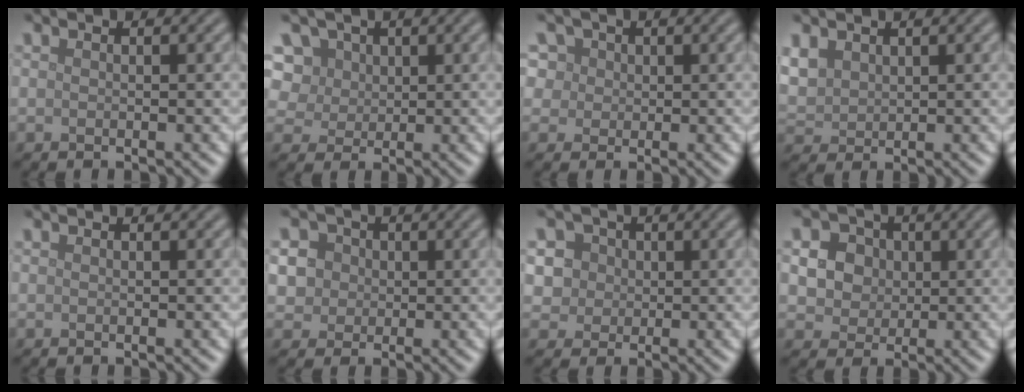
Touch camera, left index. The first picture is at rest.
{"total": 8.3, "force": [3.9, 6.4, 3.6], "torque": [-0.072, 0.027, 0.047]}
{"total": 6.4, "force": [3.1, 4.9, 2.7], "torque": [-0.053, 0.020, 0.031]}
{"total": 2.8, "force": [1.5, 2.0, 1.2], "torque": [-0.038, 0.004, 0.033]}
{"total": 0.0}
{"total": 6.6, "force": [1.8, 5.8, 2.7], "torque": [-0.053, 0.029, 0.011]}
{"total": 5.2, "force": [1.9, 4.4, 2.0], "torque": [-0.030, 0.021, 0.016]}
{"total": 5.1, "force": [1.4, 4.4, 2.2], "torque": [-0.043, 0.014, 0.020]}